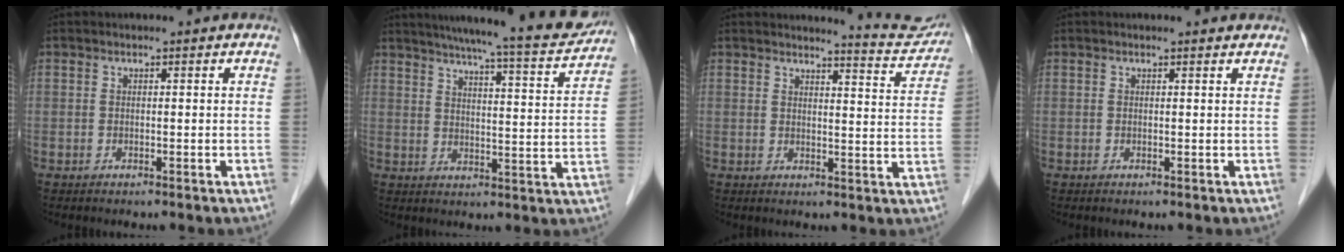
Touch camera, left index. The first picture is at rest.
{"total": 19.3, "force": [17.2, 1.3, 8.6], "torque": [-0.127, -0.025, 0.218]}
{"total": 7.7, "force": [7.7, 0.1, 0.4], "torque": [-0.007, -0.035, 0.077]}
{"total": 1.0, "force": [1.0, 0.0, 0.1], "torque": [-0.013, -0.003, 0.007]}